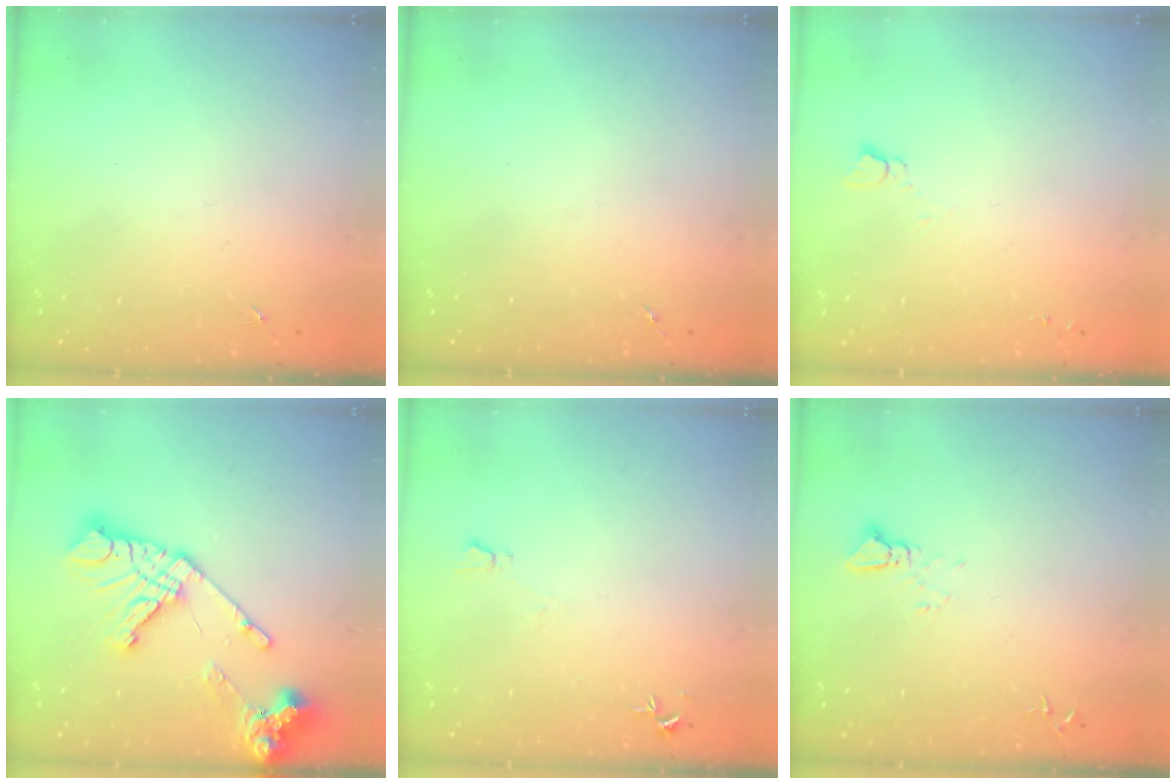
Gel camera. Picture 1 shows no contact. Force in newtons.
{"total": 0.0}
{"total": 2.7, "press": 2.7, "slide": 0.3}
{"total": 20.4, "press": 20.3, "slide": 2.5}
{"total": 4.9, "press": 4.9, "slide": 0.6}
{"total": 3.7, "press": 3.7, "slide": 0.3}